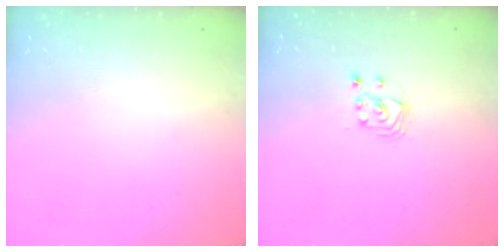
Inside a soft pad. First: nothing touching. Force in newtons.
{"total": 2.5, "press": 2.5, "slide": 0.3}